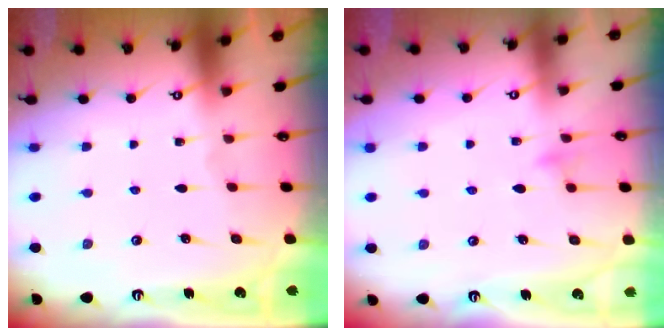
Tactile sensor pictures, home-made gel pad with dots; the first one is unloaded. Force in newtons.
{"total": 8.5, "press": 8.5, "slide": 0.8}